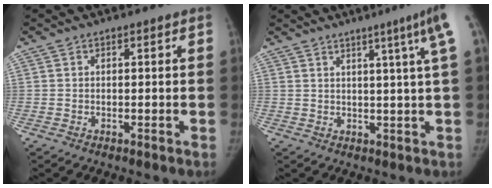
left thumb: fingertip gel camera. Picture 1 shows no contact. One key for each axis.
{"total": 8.0, "fx": 3.8, "fy": -1.4, "fz": 6.9, "tx": -0.087, "ty": -0.007, "tz": 0.044}